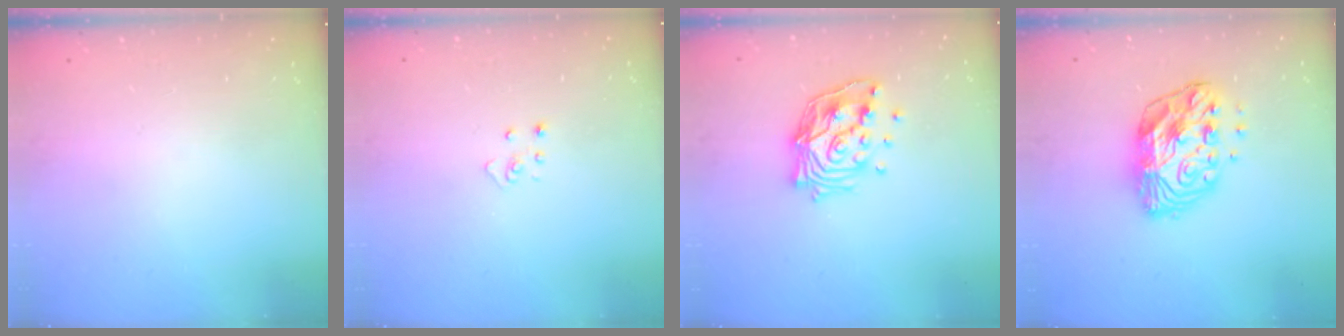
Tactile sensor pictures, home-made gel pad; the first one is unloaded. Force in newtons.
{"total": 3.1, "press": 3.1, "slide": 0.2}
{"total": 13.5, "press": 13.4, "slide": 1.0}
{"total": 12.5, "press": 12.5, "slide": 0.9}